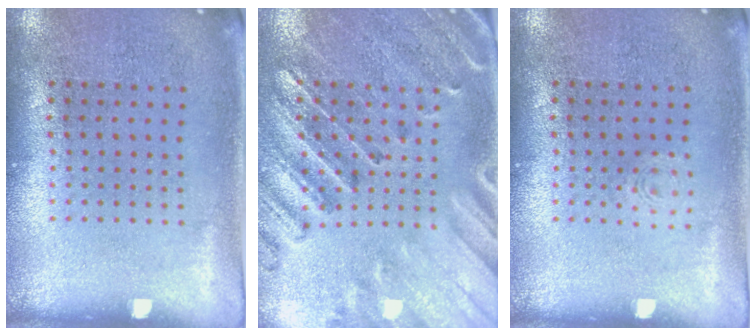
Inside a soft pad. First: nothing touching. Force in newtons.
{"total": 2.9, "press": 2.7, "slide": 1.1}
{"total": 0.7, "press": 0.7, "slide": 0.2}